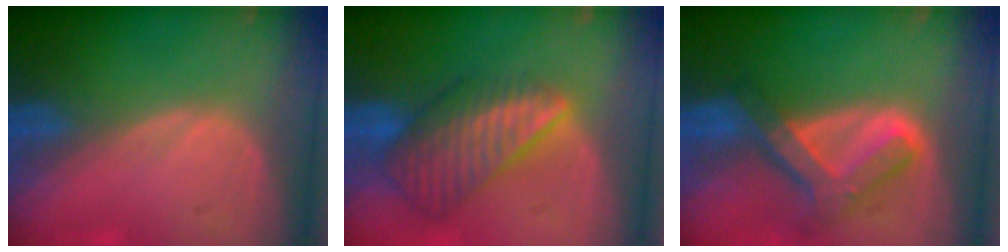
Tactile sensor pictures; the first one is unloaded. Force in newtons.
{"total": 8.6, "press": 7.5, "slide": 4.1}
{"total": 7.7, "press": 6.5, "slide": 4.2}